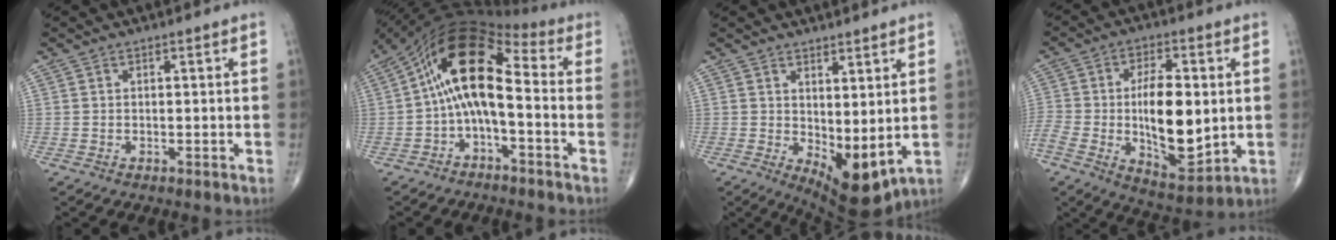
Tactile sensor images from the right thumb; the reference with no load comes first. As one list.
[{"total": 14.2, "force": [-0.8, 6.4, 12.7], "torque": [-0.208, 0.059, -0.026]}, {"total": 8.8, "force": [0.4, 4.0, 7.9], "torque": [-0.105, -0.022, 0.024]}, {"total": 18.9, "force": [-1.3, 8.9, 16.6], "torque": [-0.288, -0.001, -0.010]}]